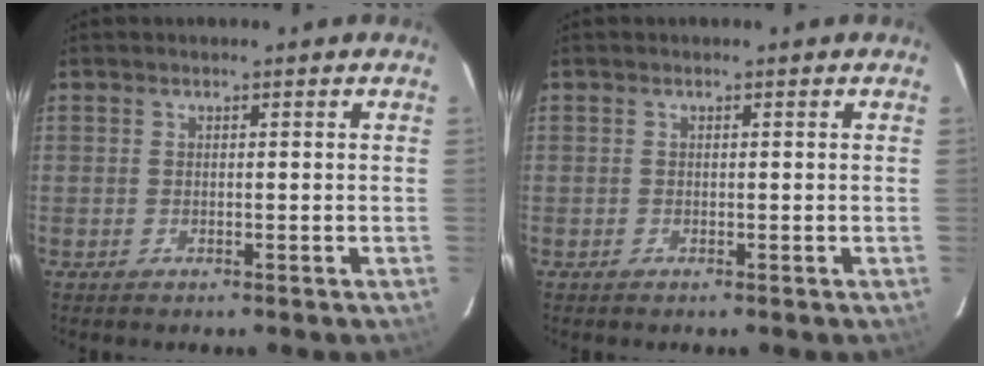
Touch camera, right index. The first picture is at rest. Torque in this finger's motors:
{"motor_torque": [0.01, -0.01, 0.04, 0.00]}